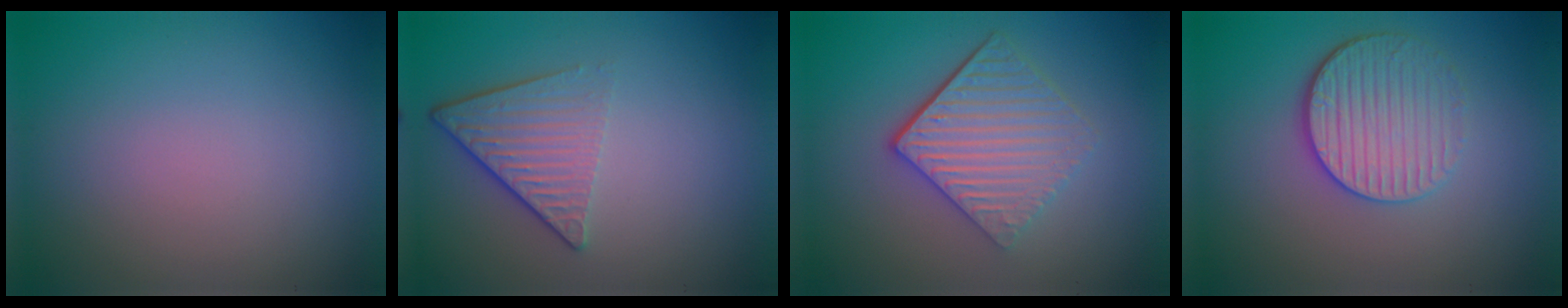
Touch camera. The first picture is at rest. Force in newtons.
{"total": 4.3, "press": 3.1, "slide": 3.0}
{"total": 5.5, "press": 3.9, "slide": 3.8}
{"total": 4.0, "press": 3.4, "slide": 2.0}